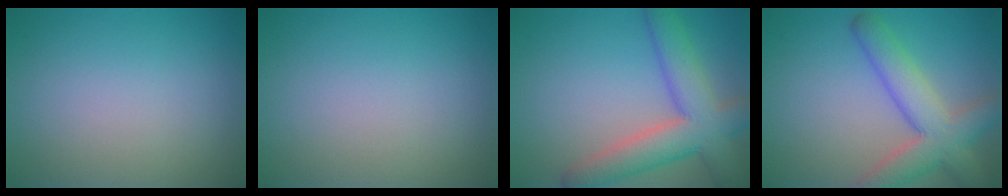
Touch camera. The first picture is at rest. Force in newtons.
{"total": 0.0}
{"total": 7.3, "press": 7.3, "slide": 0.4}
{"total": 6.6, "press": 6.5, "slide": 0.4}